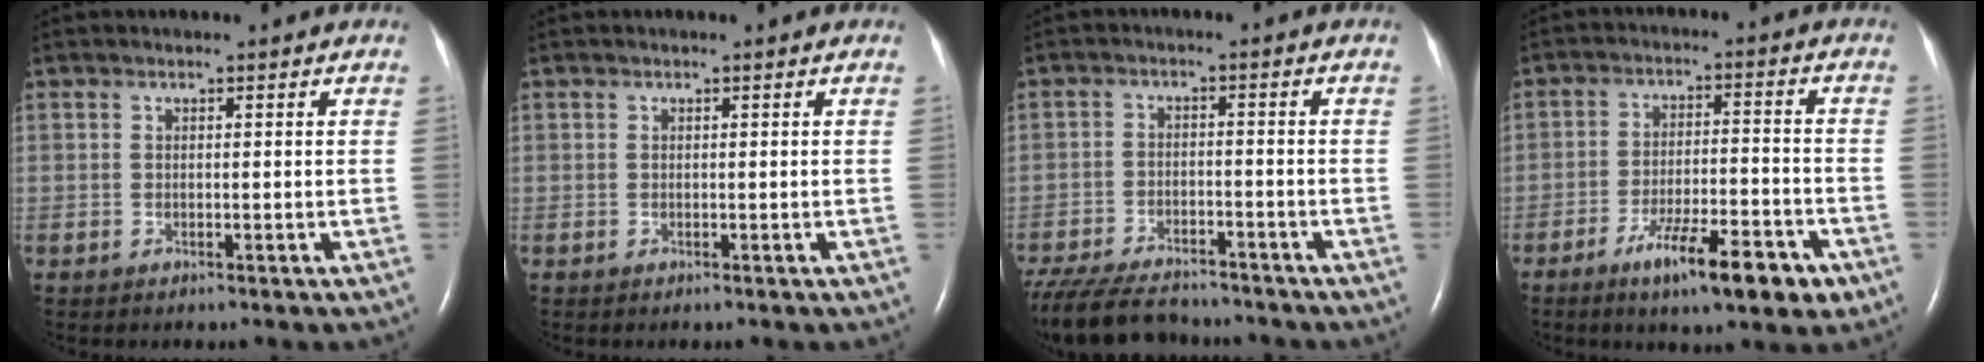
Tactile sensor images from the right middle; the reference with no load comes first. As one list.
[{"total": 0.0}, {"total": 14.8, "force": [-12.9, 3.9, 6.2], "torque": [-0.147, -0.026, -0.199]}, {"total": 11.1, "force": [-6.4, 2.1, 8.8], "torque": [-0.143, -0.009, -0.097]}]